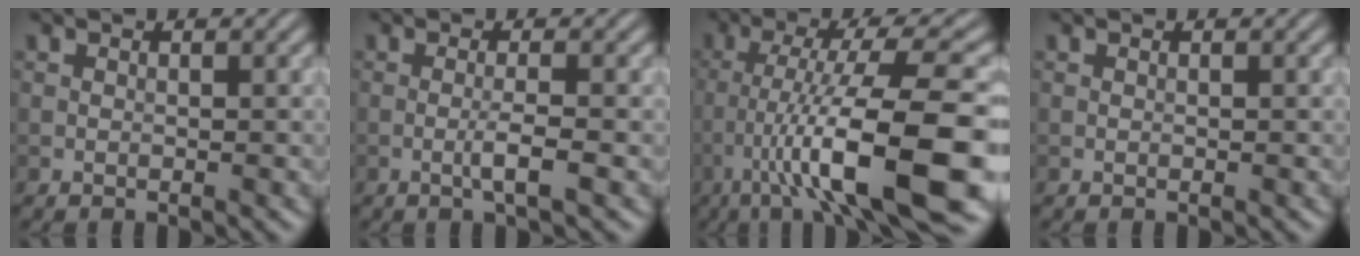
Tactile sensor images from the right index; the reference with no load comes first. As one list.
[{"total": 2.0, "force": [-0.7, 0.1, 1.9], "torque": [-0.036, 0.002, -0.015]}, {"total": 12.9, "force": [-5.1, 2.3, 11.6], "torque": [-0.179, 0.012, -0.075]}, {"total": 0.0}]